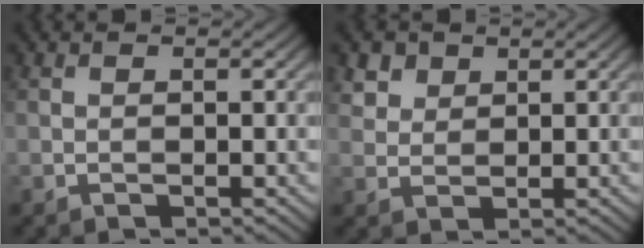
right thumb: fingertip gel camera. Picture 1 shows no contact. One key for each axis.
{"total": 3.1, "fx": 2.0, "fy": 2.1, "fz": 0.9, "tx": -0.027, "ty": -0.009, "tz": 0.052}